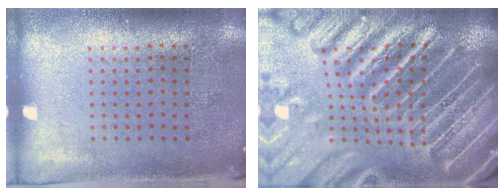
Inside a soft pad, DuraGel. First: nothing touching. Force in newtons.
{"total": 5.5, "press": 4.8, "slide": 2.7}